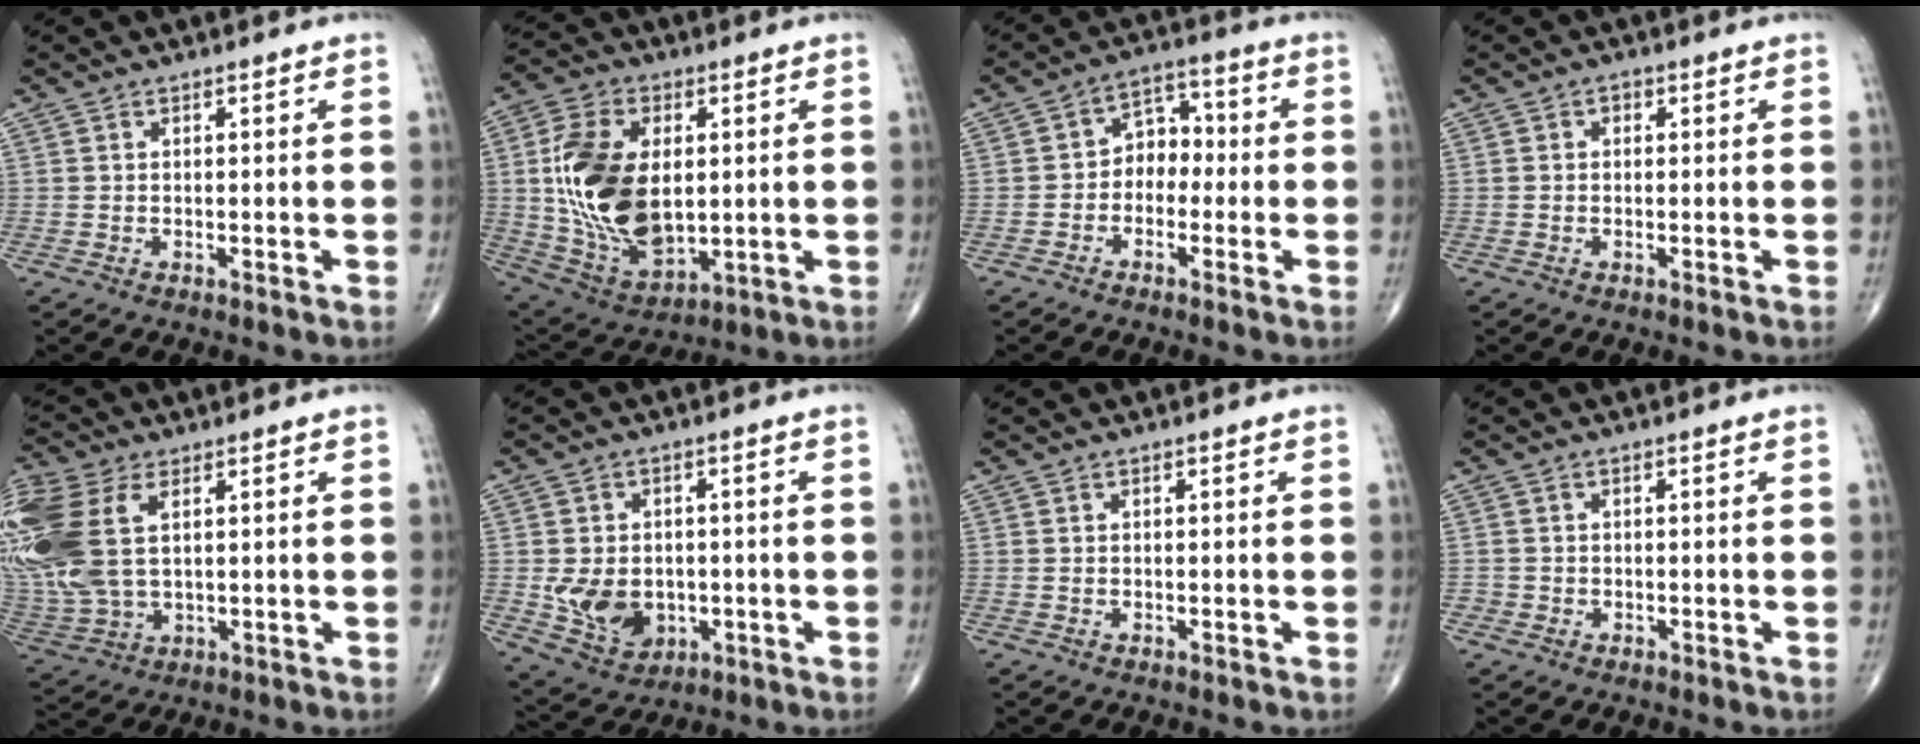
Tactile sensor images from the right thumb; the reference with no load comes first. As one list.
[{"total": 20.1, "force": [1.6, 12.1, 16.0], "torque": [-0.299, -0.013, 0.044]}, {"total": 6.4, "force": [-1.2, 4.9, 4.0], "torque": [-0.028, 0.034, -0.036]}, {"total": 1.7, "force": [0.5, 1.3, 1.0], "torque": [-0.003, 0.002, 0.003]}, {"total": 22.3, "force": [5.5, 13.5, 16.9], "torque": [-0.445, 0.010, 0.114]}, {"total": 9.3, "force": [-1.2, 7.2, 5.7], "torque": [-0.074, -0.002, -0.003]}, {"total": 0.0}, {"total": 1.0, "force": [-0.4, 1.0, -0.1], "torque": [0.006, 0.005, -0.011]}]